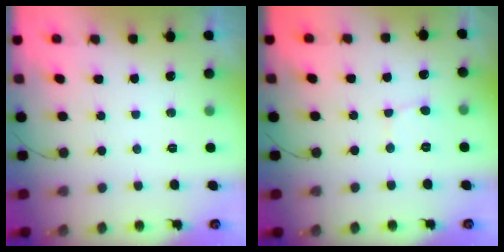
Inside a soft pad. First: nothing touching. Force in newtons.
{"total": 3.6, "press": 3.5, "slide": 0.4}